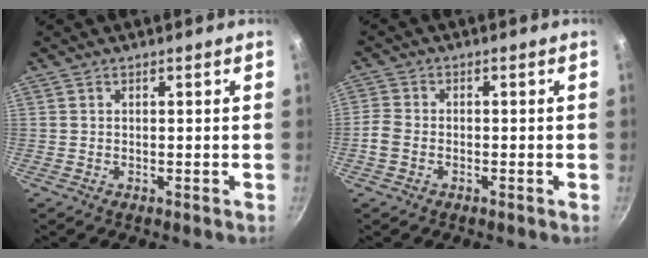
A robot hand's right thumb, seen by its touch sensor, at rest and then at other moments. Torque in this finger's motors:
{"motor_torque": [-0.21, 0.12, 0.09, -0.17, 0.02]}